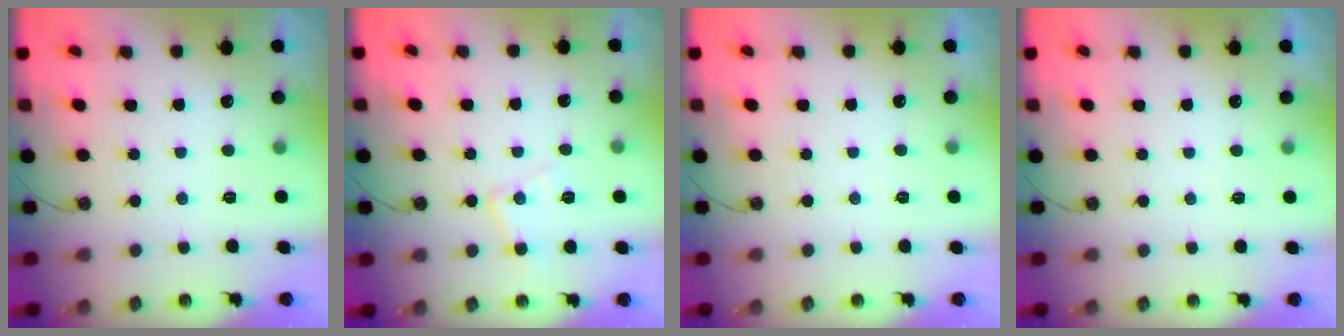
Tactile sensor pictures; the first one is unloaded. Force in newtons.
{"total": 9.1, "press": 9.0, "slide": 0.6}
{"total": 2.7, "press": 2.7, "slide": 0.5}
{"total": 2.7, "press": 2.7, "slide": 0.6}